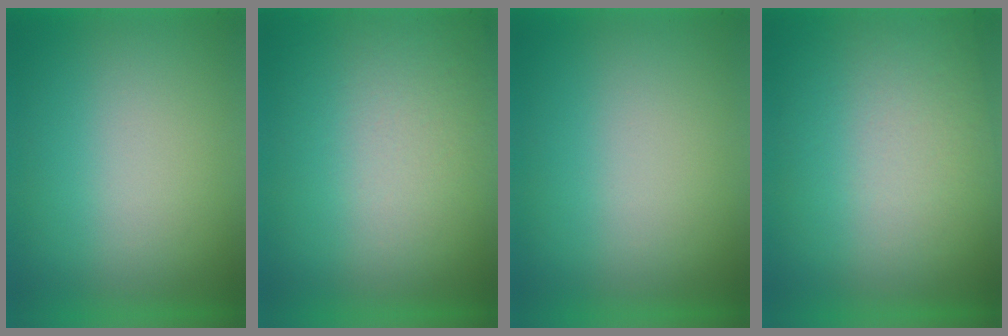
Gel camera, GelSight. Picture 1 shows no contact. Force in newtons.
{"total": 2.7}
{"total": 0.0}
{"total": 2.8}